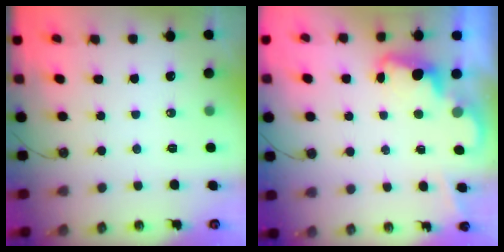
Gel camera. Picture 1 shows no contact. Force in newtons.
{"total": 2.4, "press": 2.4, "slide": 0.5}